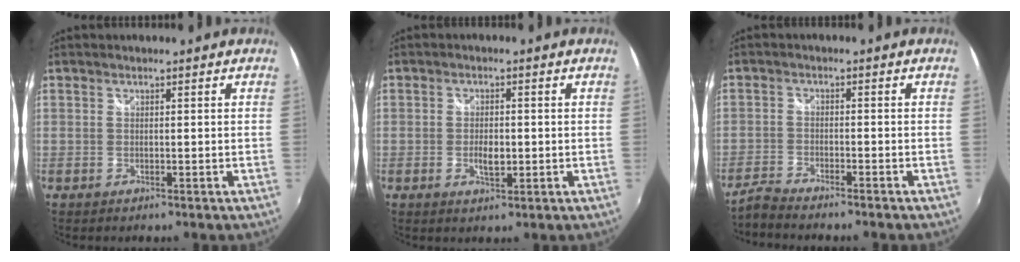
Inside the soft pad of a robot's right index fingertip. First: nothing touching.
{"total": 3.5, "force": [-0.7, 1.8, 3.0], "torque": [-0.053, -0.003, -0.012]}
{"total": 4.3, "force": [-4.1, 0.3, 1.3], "torque": [-0.049, -0.009, -0.081]}